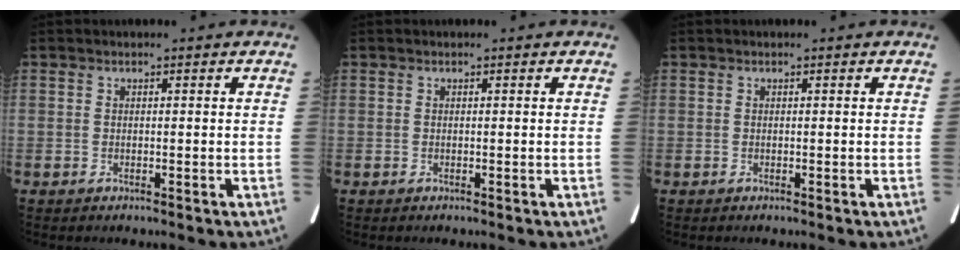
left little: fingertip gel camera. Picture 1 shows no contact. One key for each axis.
{"total": 0.0}
{"total": 0.0}